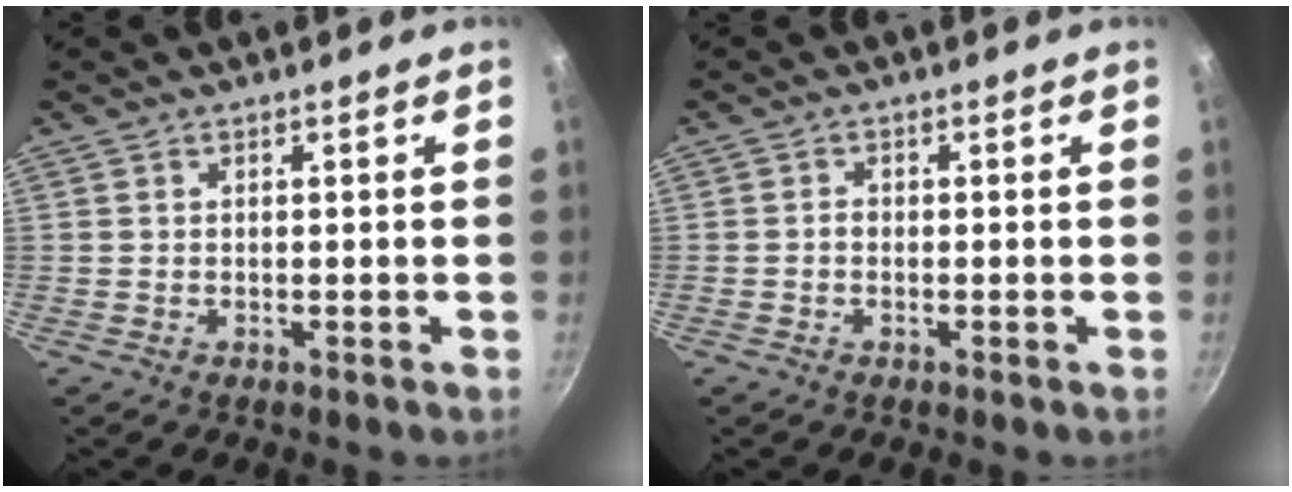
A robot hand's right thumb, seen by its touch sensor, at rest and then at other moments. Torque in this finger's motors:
{"motor_torque": [-0.01, 0.37, 0.70, 0.10, -0.05]}